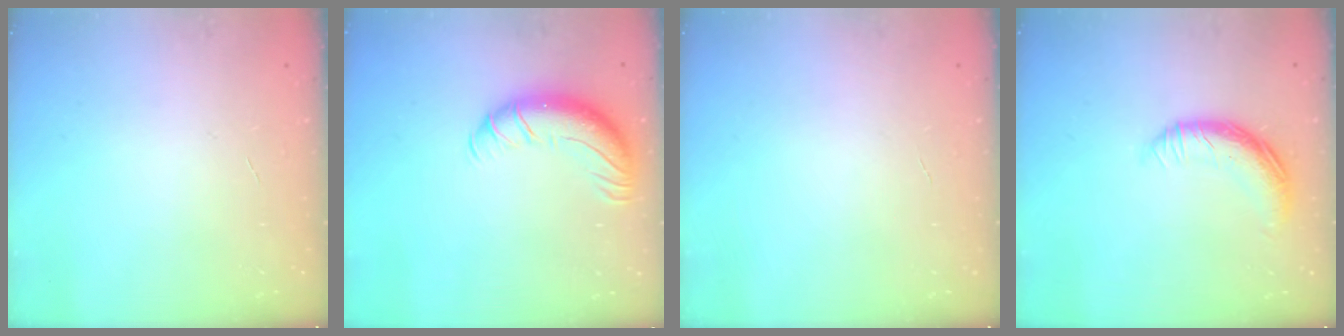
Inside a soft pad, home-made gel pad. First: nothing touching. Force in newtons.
{"total": 11.8, "press": 11.4, "slide": 3.0}
{"total": 0.0}
{"total": 11.7, "press": 11.7, "slide": 0.5}